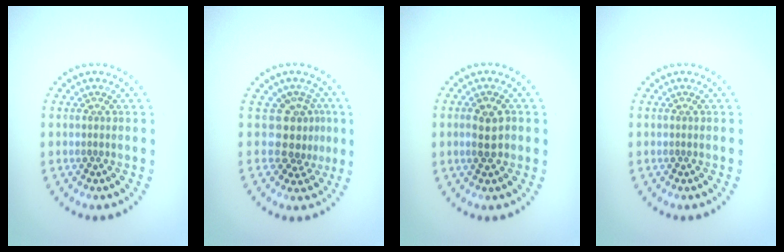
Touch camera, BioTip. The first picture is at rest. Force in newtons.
{"total": 3.0, "press": 2.1, "slide": 2.1}
{"total": 2.6, "press": 2.6, "slide": 0.2}
{"total": 0.0}